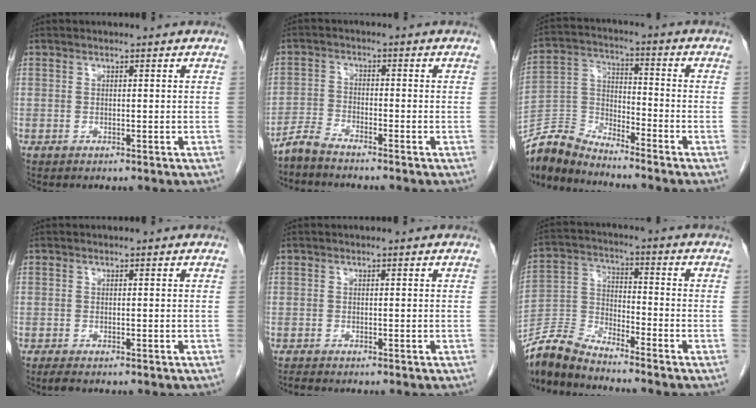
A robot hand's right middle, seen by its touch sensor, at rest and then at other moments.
{"total": 3.0, "force": [-3.0, 0.0, 0.6], "torque": [-0.016, -0.013, -0.065]}
{"total": 8.2, "force": [-8.2, 0.5, 0.6], "torque": [-0.025, 0.012, -0.165]}
{"total": 1.0, "force": [-0.8, 0.2, 0.6], "torque": [-0.016, -0.004, -0.014]}
{"total": 0.5, "force": [-0.5, -0.1, 0.1], "torque": [-0.008, -0.003, -0.012]}
{"total": 8.1, "force": [-7.9, 0.4, 1.5], "torque": [-0.043, -0.002, -0.162]}